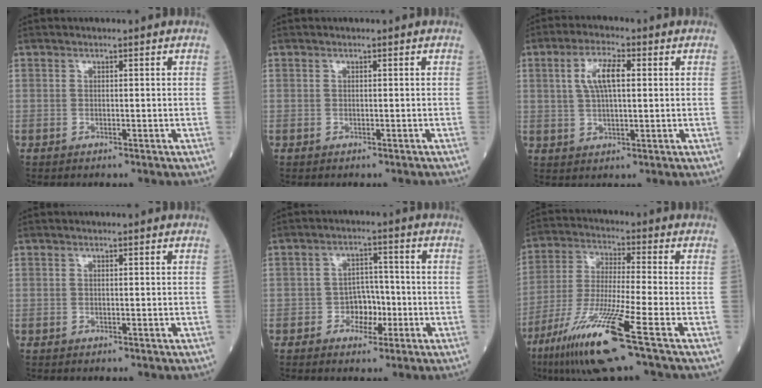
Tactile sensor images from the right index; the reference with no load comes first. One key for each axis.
{"total": 0.0}
{"total": 6.4, "fx": 1.6, "fy": 1.8, "fz": 5.9, "tx": -0.122, "ty": 0.011, "tz": 0.033}
{"total": 0.0}
{"total": 4.5, "fx": -1.6, "fy": 3.0, "fz": 3.0, "tx": -0.041, "ty": 0.009, "tz": -0.026}
{"total": 14.8, "fx": -7.8, "fy": -0.6, "fz": 12.6, "tx": -0.260, "ty": -0.040, "tz": -0.146}